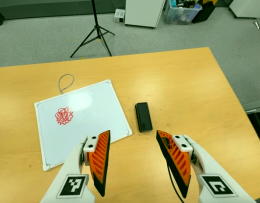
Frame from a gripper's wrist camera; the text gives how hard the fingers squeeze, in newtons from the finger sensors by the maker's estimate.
{"total": 0.0}